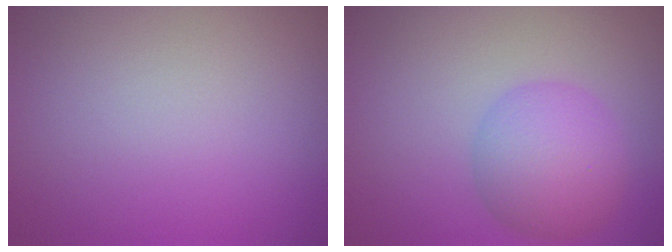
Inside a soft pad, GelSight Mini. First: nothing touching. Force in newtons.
{"total": 4.8, "press": 4.8, "slide": 0.2}